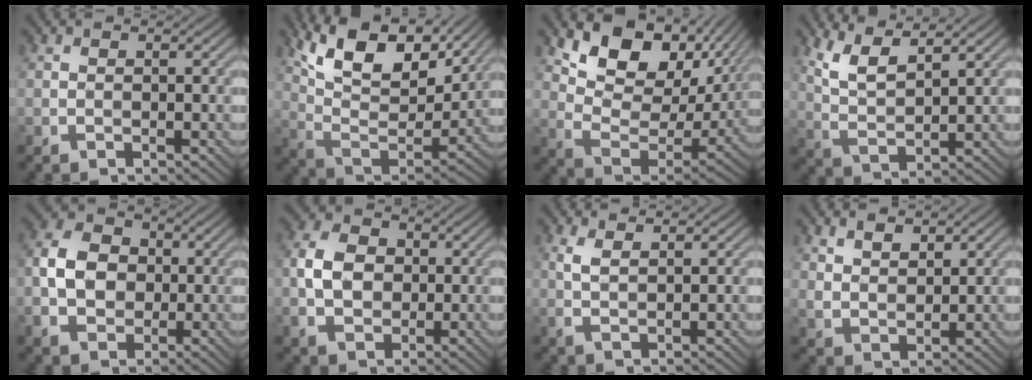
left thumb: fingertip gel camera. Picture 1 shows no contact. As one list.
[{"total": 15.6, "force": [10.5, 5.8, 10.0], "torque": [-0.220, 0.017, 0.169]}, {"total": 14.3, "force": [7.9, 7.8, 9.1], "torque": [-0.163, -0.008, 0.143]}, {"total": 6.6, "force": [4.6, 1.6, 4.4], "torque": [-0.108, 0.002, 0.102]}, {"total": 7.1, "force": [-0.3, 5.5, 4.4], "torque": [-0.102, 0.011, -0.015]}, {"total": 6.1, "force": [0.1, 4.6, 4.1], "torque": [-0.097, 0.009, -0.005]}, {"total": 2.7, "force": [1.7, 0.5, 2.1], "torque": [-0.057, 0.005, 0.038]}, {"total": 3.7, "force": [2.9, 1.6, 1.7], "torque": [-0.043, -0.005, 0.064]}]